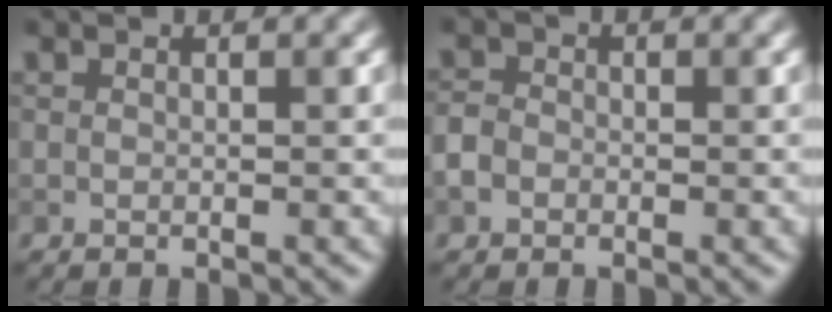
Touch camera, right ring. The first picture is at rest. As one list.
[{"total": 1.6, "force": [-0.7, 1.2, 0.7], "torque": [-0.011, 0.003, -0.020]}]